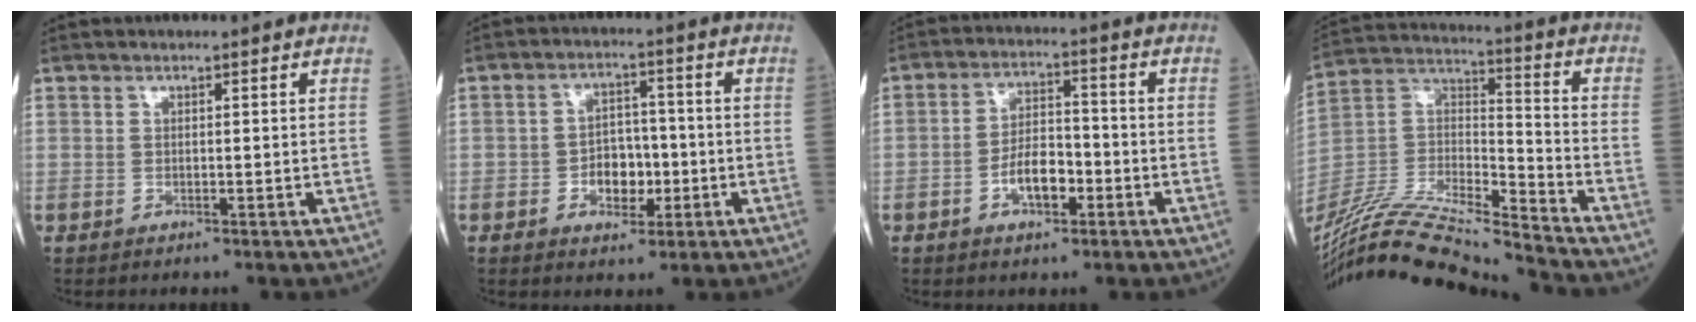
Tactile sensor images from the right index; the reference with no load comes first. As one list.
[{"total": 5.4, "force": [-1.4, 3.6, 3.9], "torque": [-0.059, 0.011, -0.018]}, {"total": 6.2, "force": [-2.3, 2.8, 5.0], "torque": [-0.095, 0.013, -0.039]}, {"total": 22.1, "force": [-20.4, -0.2, 8.4], "torque": [-0.191, -0.001, -0.367]}]